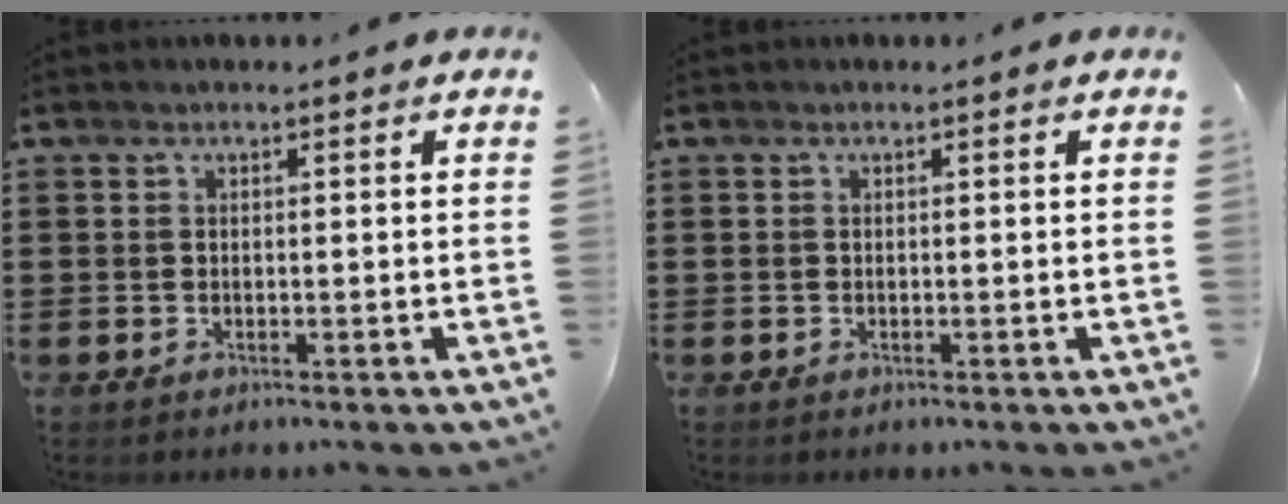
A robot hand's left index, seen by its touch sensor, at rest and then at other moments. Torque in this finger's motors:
{"motor_torque": [-0.28, 0.37, 0.00, 0.00]}